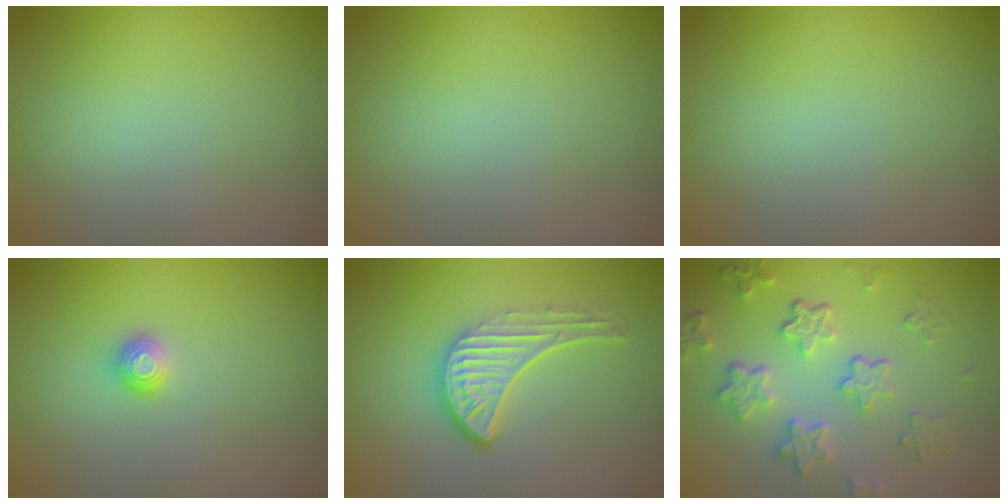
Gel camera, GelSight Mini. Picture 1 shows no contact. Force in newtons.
{"total": 0.0}
{"total": 0.0}
{"total": 1.1, "press": 1.1, "slide": 0.1}
{"total": 4.6, "press": 3.3, "slide": 3.2}
{"total": 5.3, "press": 4.2, "slide": 3.3}